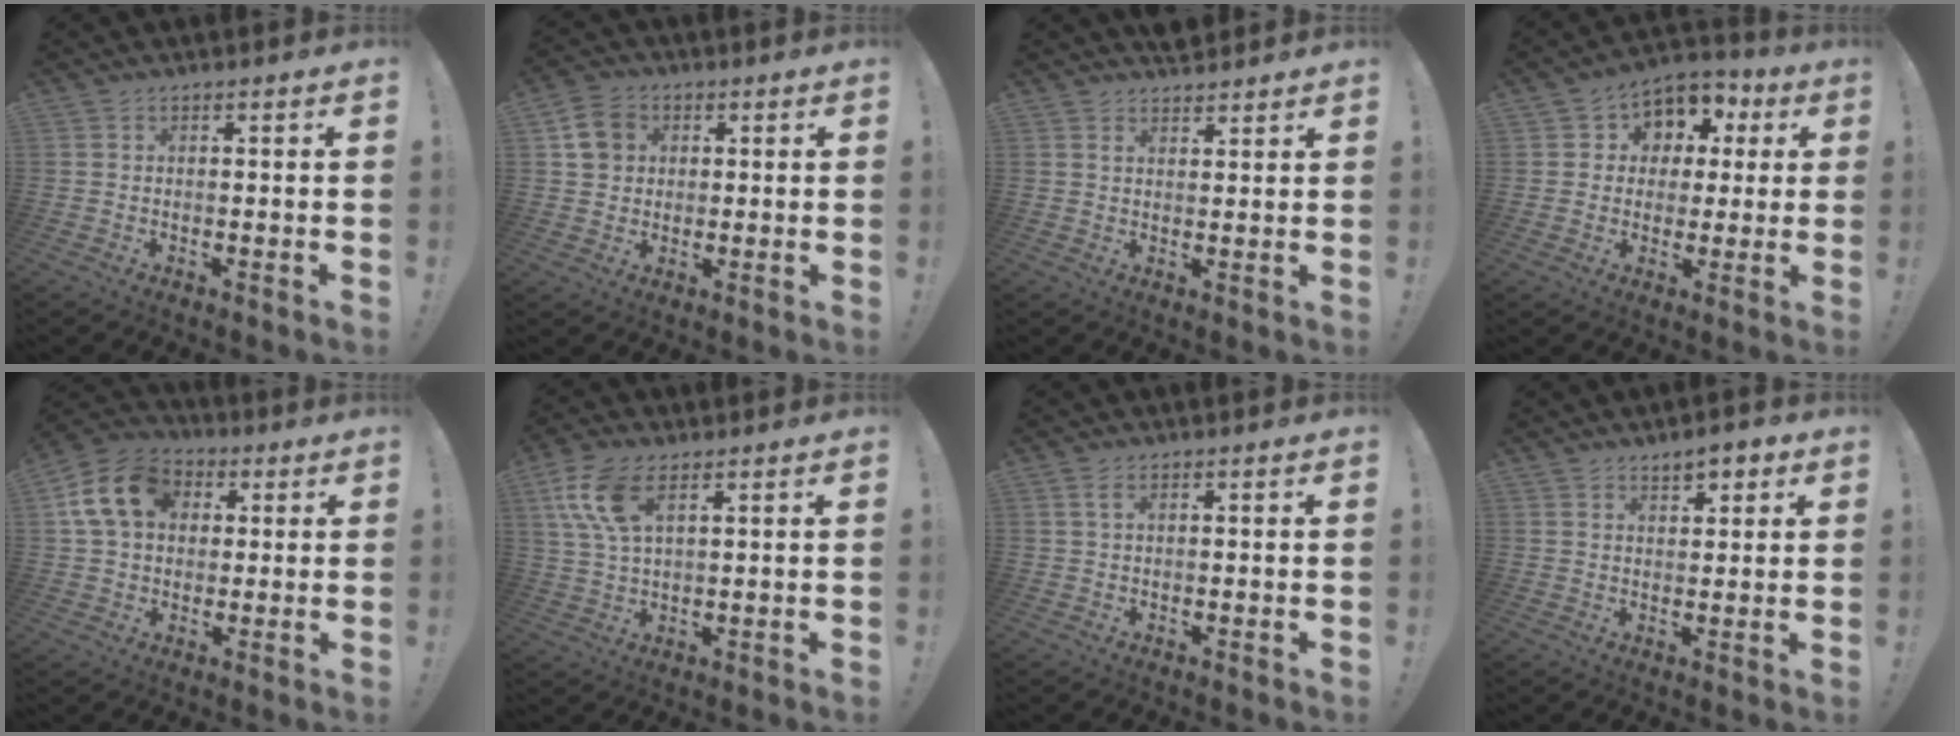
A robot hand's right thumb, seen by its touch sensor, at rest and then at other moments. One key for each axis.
{"total": 7.9, "fx": 2.4, "fy": 6.8, "fz": 3.2, "tx": -0.044, "ty": 0.006, "tz": 0.050}
{"total": 3.3, "fx": 3.0, "fy": 1.2, "fz": 0.7, "tx": 0.004, "ty": -0.021, "tz": 0.053}
{"total": 8.4, "fx": 1.4, "fy": 7.8, "fz": 2.8, "tx": -0.038, "ty": -0.004, "tz": 0.033}
{"total": 14.9, "fx": 4.1, "fy": 11.5, "fz": 8.5, "tx": -0.135, "ty": 0.003, "tz": 0.085}
{"total": 10.5, "fx": 4.6, "fy": 4.9, "fz": 8.1, "tx": -0.165, "ty": -0.006, "tz": 0.088}
{"total": 1.2, "fx": 0.5, "fy": 0.5, "fz": 1.0, "tx": -0.016, "ty": 0.000, "tz": 0.008}
{"total": 4.7, "fx": 3.3, "fy": 2.2, "fz": 2.5, "tx": -0.021, "ty": -0.017, "tz": 0.054}